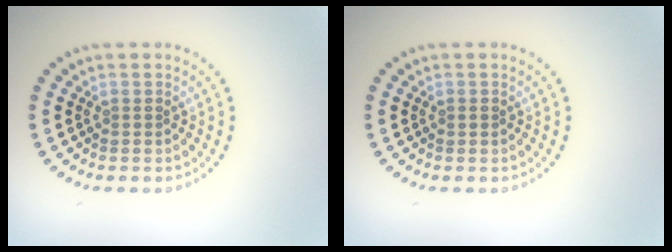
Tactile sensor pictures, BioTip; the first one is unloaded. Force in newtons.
{"total": 0.5, "press": 0.5, "slide": 0.1}